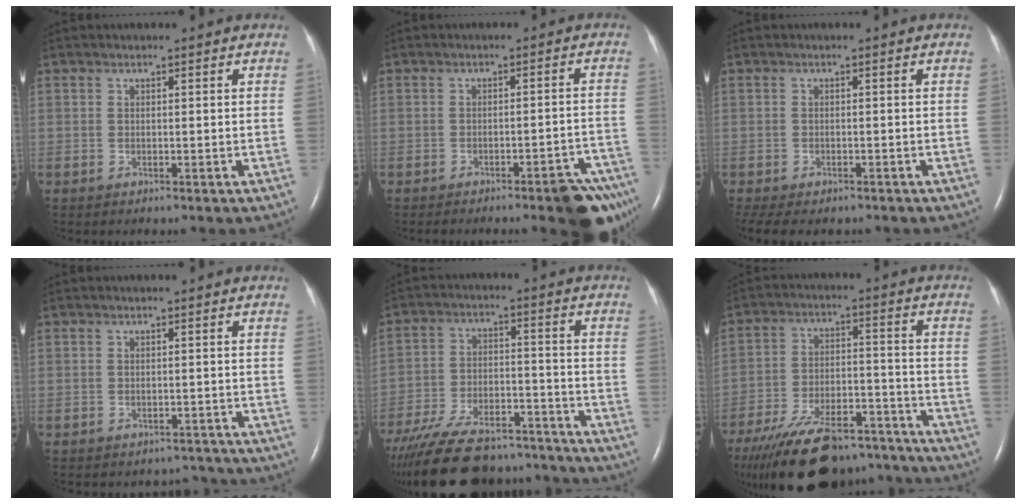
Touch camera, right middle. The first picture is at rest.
{"total": 8.3, "force": [-6.0, 1.3, 5.7], "torque": [-0.040, 0.010, -0.076]}
{"total": 8.4, "force": [-6.6, 3.5, 3.9], "torque": [-0.075, -0.003, -0.088]}
{"total": 3.9, "force": [-3.5, 1.7, 0.1], "torque": [0.004, 0.008, -0.041]}
{"total": 23.4, "force": [-20.3, 6.7, 9.5], "torque": [-0.195, -0.016, -0.305]}
{"total": 25.3, "force": [-21.0, 8.4, 11.4], "torque": [-0.219, -0.015, -0.310]}